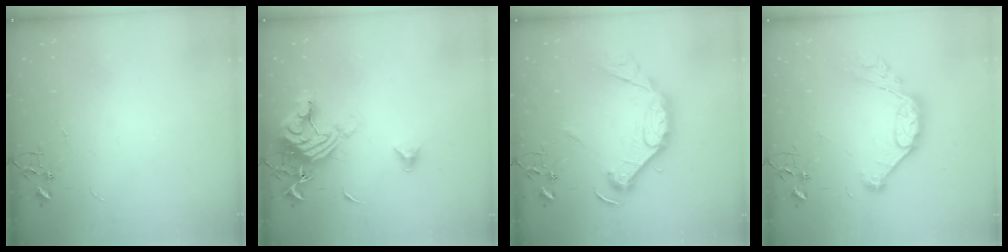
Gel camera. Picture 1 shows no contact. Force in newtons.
{"total": 15.5, "press": 15.4, "slide": 1.8}
{"total": 17.5, "press": 17.4, "slide": 1.1}
{"total": 12.3, "press": 12.3, "slide": 0.7}